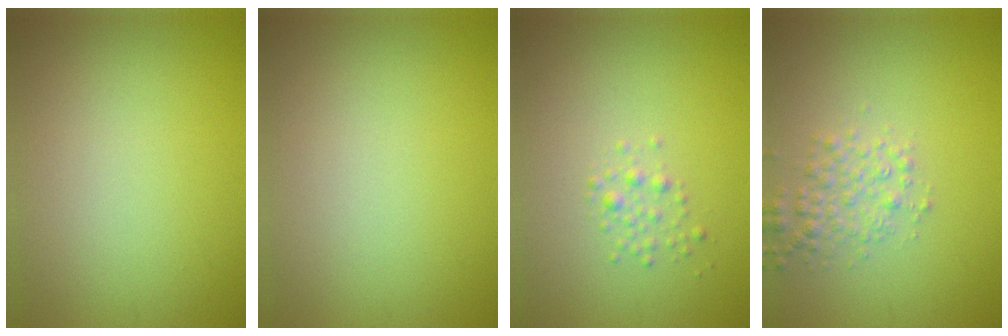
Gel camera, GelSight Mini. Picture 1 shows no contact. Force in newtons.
{"total": 0.0}
{"total": 1.2, "press": 1.2, "slide": 0.1}
{"total": 2.4, "press": 2.4, "slide": 0.1}